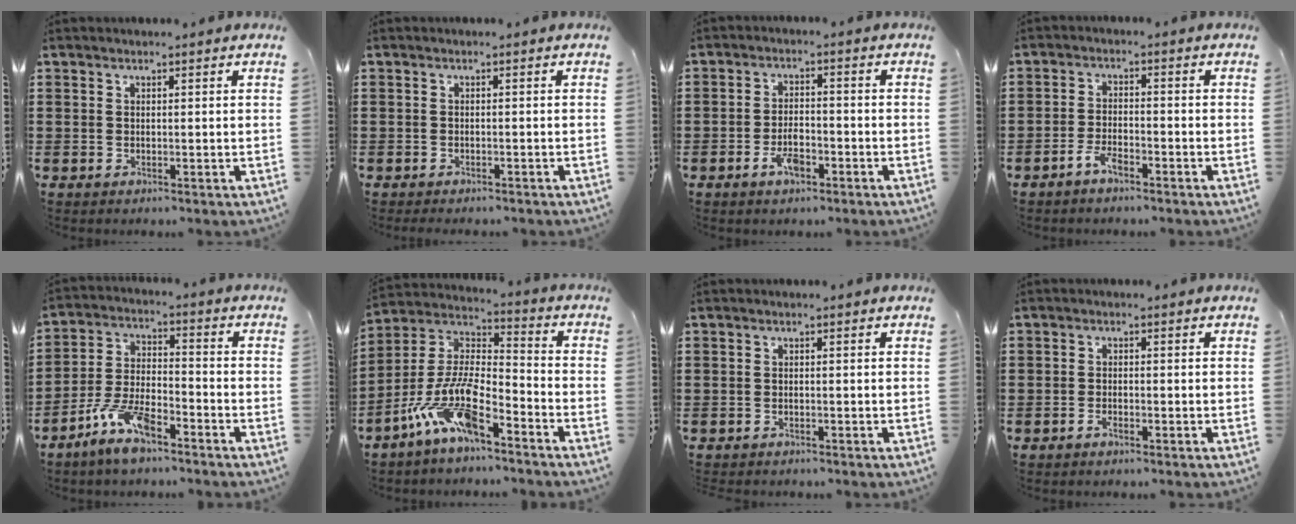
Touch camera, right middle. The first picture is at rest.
{"total": 1.2, "force": [-1.1, 0.4, -0.1], "torque": [-0.001, 0.004, -0.025]}
{"total": 4.0, "force": [-2.3, 1.7, 2.8], "torque": [-0.061, 0.003, -0.047]}
{"total": 3.3, "force": [-2.5, 1.0, 1.9], "torque": [-0.047, 0.001, -0.053]}
{"total": 8.3, "force": [-6.1, 2.3, 5.0], "torque": [-0.112, 0.001, -0.119]}
{"total": 12.0, "force": [-8.0, 3.2, 8.2], "torque": [-0.189, 0.000, -0.163]}
{"total": 0.7, "force": [-0.7, 0.1, 0.0], "torque": [-0.003, 0.000, -0.015]}
{"total": 1.3, "force": [-1.1, 0.5, 0.6], "torque": [-0.014, -0.003, -0.021]}